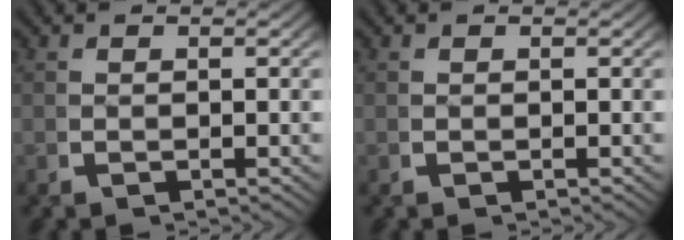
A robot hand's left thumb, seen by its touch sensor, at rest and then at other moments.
{"total": 0.0}